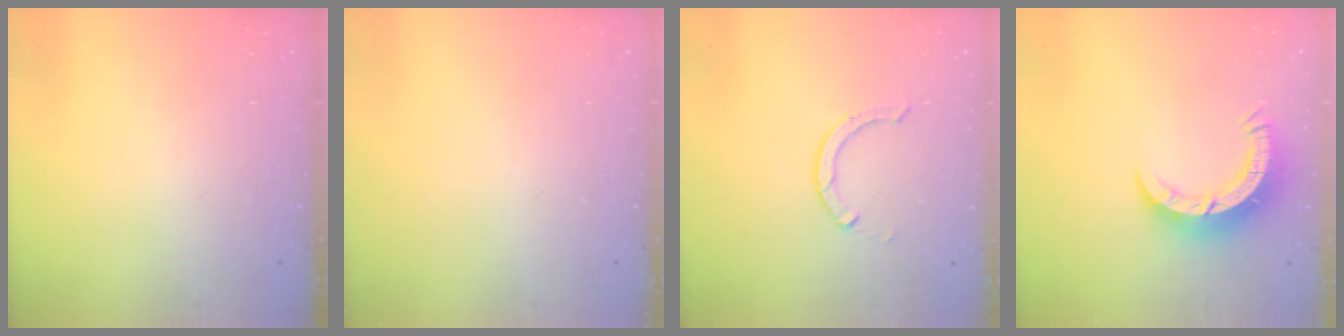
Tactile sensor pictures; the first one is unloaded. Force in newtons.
{"total": 0.0}
{"total": 2.9, "press": 2.9, "slide": 0.4}
{"total": 7.8, "press": 7.8, "slide": 0.8}